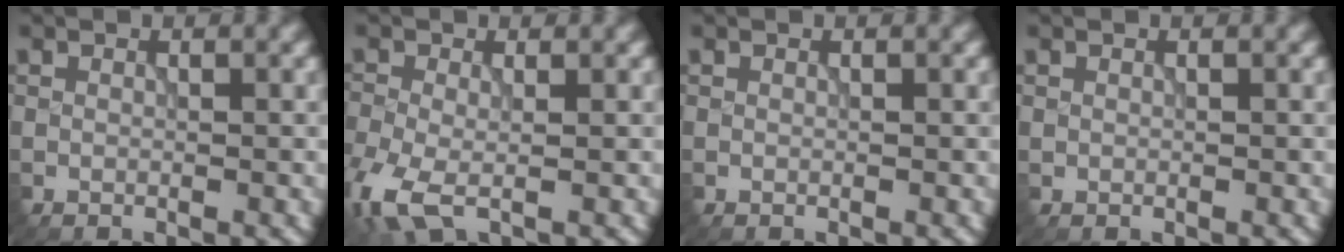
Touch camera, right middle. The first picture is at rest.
{"total": 5.3, "force": [-2.3, 2.7, 3.9], "torque": [-0.105, -0.016, -0.053]}
{"total": 0.0}
{"total": 0.0}